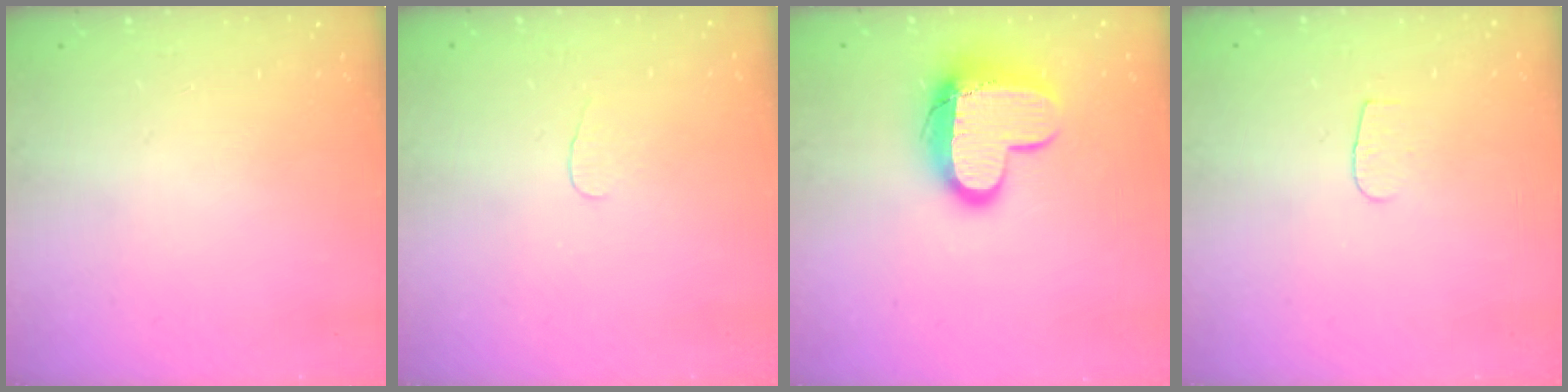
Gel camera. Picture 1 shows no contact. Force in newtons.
{"total": 2.8, "press": 2.7, "slide": 0.3}
{"total": 12.7, "press": 12.7, "slide": 0.9}
{"total": 3.7, "press": 3.7, "slide": 0.4}